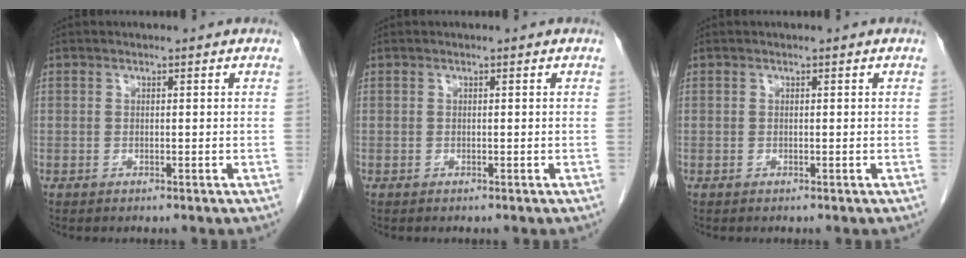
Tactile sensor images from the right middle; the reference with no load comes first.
{"total": 0.0}
{"total": 0.0}